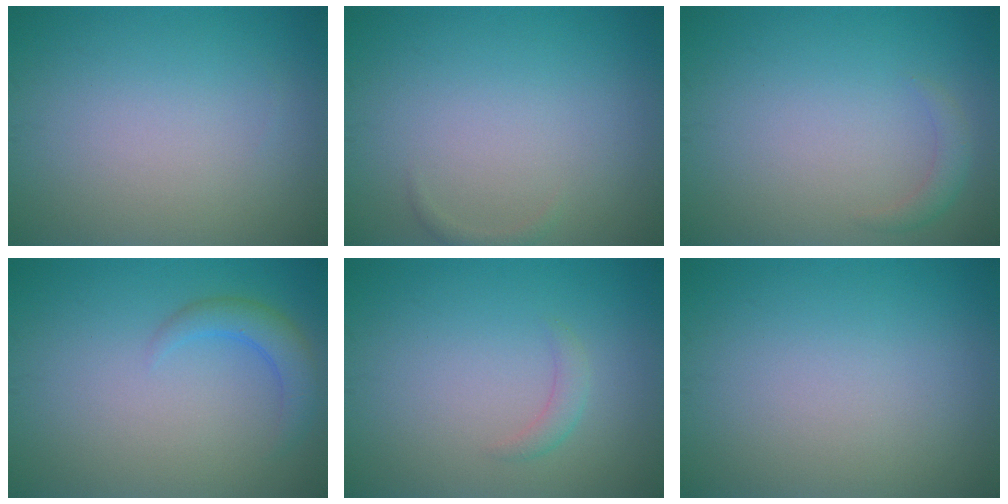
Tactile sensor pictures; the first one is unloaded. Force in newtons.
{"total": 0.6, "press": 0.6, "slide": 0.1}
{"total": 1.3, "press": 1.2, "slide": 0.1}
{"total": 2.6, "press": 2.5, "slide": 0.2}
{"total": 1.2, "press": 1.2, "slide": 0.1}
{"total": 0.0}